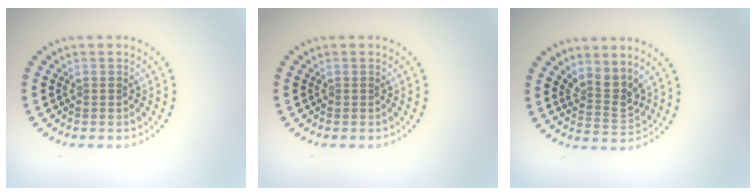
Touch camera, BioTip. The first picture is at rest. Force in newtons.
{"total": 0.0}
{"total": 2.7, "press": 2.0, "slide": 1.8}